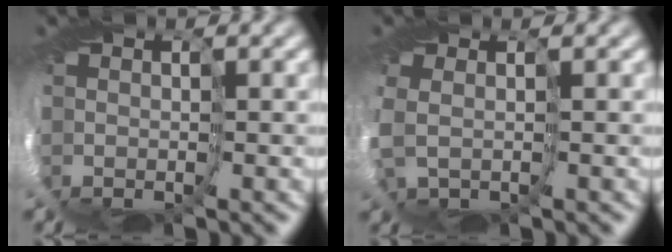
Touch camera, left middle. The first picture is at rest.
{"total": 2.3, "force": [-0.4, 1.5, 1.7], "torque": [-0.064, -0.009, 0.000]}